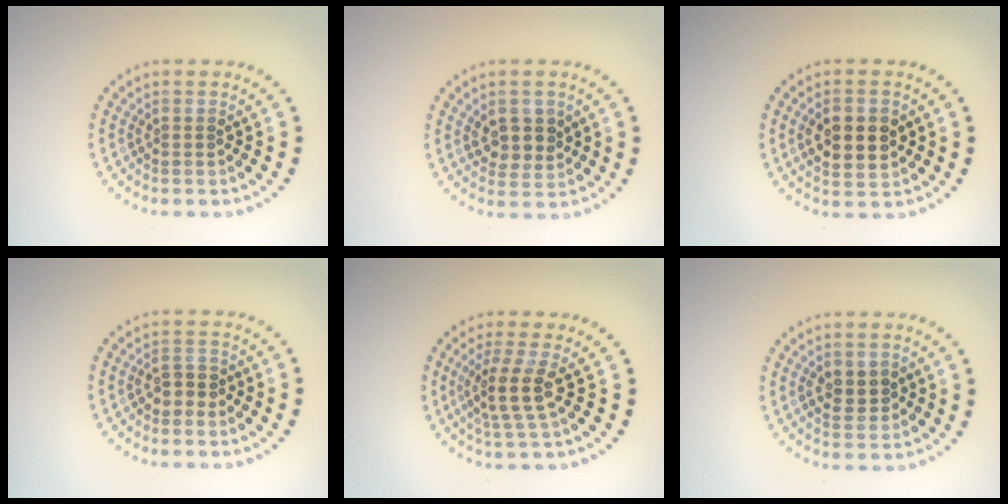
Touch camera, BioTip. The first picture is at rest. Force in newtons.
{"total": 2.8, "press": 2.7, "slide": 0.8}
{"total": 4.2, "press": 4.2, "slide": 0.0}
{"total": 1.8, "press": 1.6, "slide": 0.7}
{"total": 3.3, "press": 2.6, "slide": 2.0}
{"total": 2.3, "press": 2.3, "slide": 0.2}